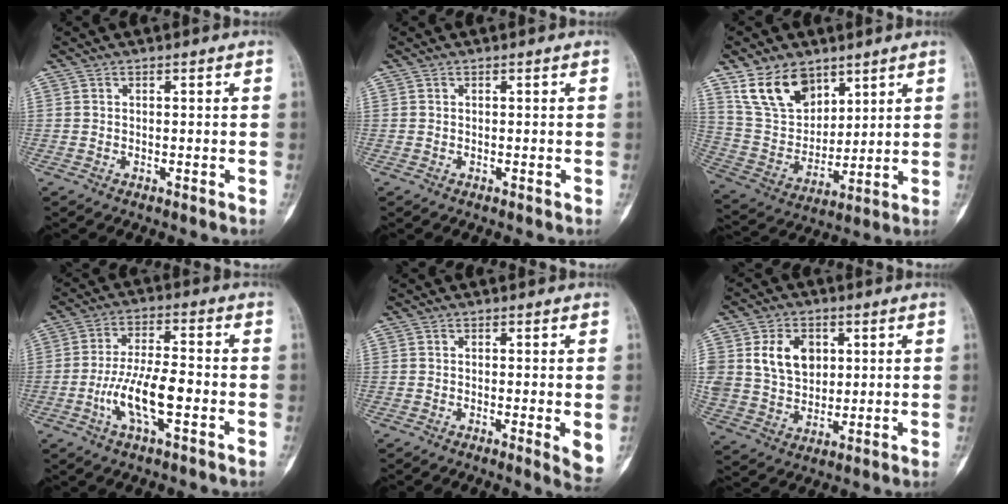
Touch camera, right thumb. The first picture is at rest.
{"total": 0.0}
{"total": 13.5, "force": [8.6, 8.4, 6.2], "torque": [-0.088, -0.041, 0.178]}
{"total": 10.5, "force": [-3.1, 3.5, 9.4], "torque": [-0.181, 0.020, -0.058]}
{"total": 3.7, "force": [-0.5, 0.6, 3.7], "torque": [-0.056, -0.013, -0.010]}
{"total": 11.1, "force": [3.2, 8.3, 6.7], "torque": [-0.091, -0.010, 0.066]}